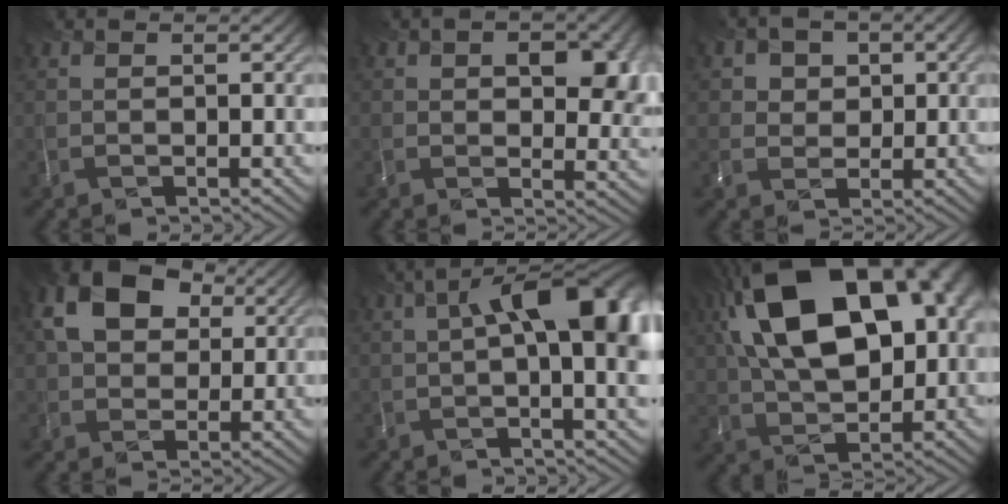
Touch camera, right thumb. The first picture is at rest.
{"total": 7.5, "force": [2.1, 4.6, 5.5], "torque": [-0.059, -0.015, 0.039]}
{"total": 3.5, "force": [1.3, 3.2, 0.7], "torque": [-0.022, -0.015, 0.031]}
{"total": 9.8, "force": [3.4, 7.1, 5.7], "torque": [-0.122, 0.013, 0.064]}
{"total": 11.6, "force": [1.7, 4.5, 10.6], "torque": [-0.134, 0.005, 0.024]}
{"total": 20.2, "force": [5.3, 11.9, 15.4], "torque": [-0.261, 0.041, 0.081]}